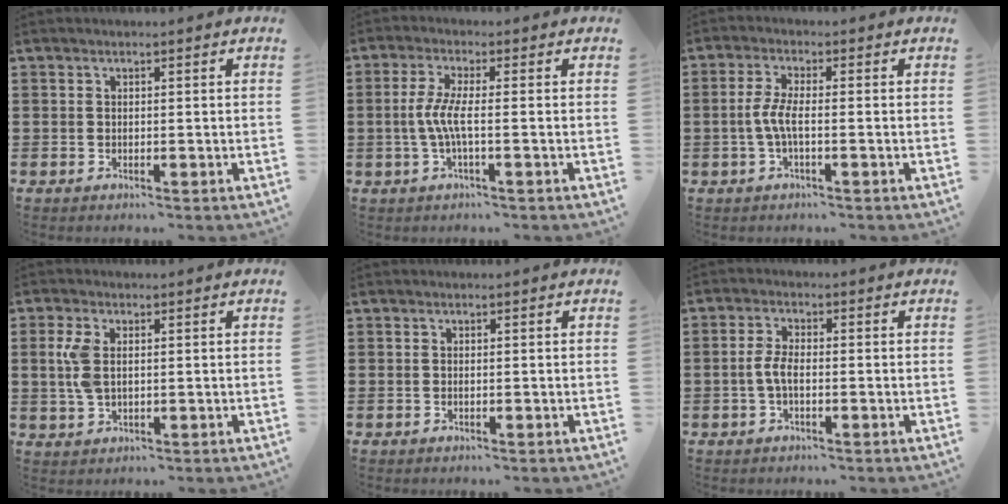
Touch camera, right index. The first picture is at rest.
{"total": 4.6, "force": [-0.7, 0.4, 4.5], "torque": [-0.112, -0.012, -0.025]}
{"total": 4.0, "force": [-0.9, 0.8, 3.9], "torque": [-0.099, -0.008, -0.027]}
{"total": 4.7, "force": [0.7, 2.4, 3.9], "torque": [-0.106, 0.000, 0.004]}
{"total": 0.0}
{"total": 3.3, "force": [-0.7, 1.1, 3.0], "torque": [-0.076, -0.004, -0.021]}